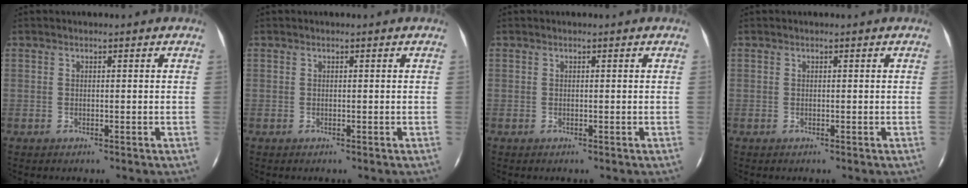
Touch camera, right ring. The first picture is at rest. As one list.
[{"total": 0.0}, {"total": 0.0}, {"total": 0.0}]